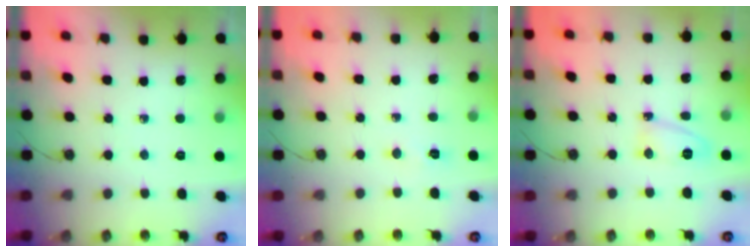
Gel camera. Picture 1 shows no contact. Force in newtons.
{"total": 3.1, "press": 2.8, "slide": 1.3}
{"total": 5.7, "press": 5.7, "slide": 0.6}